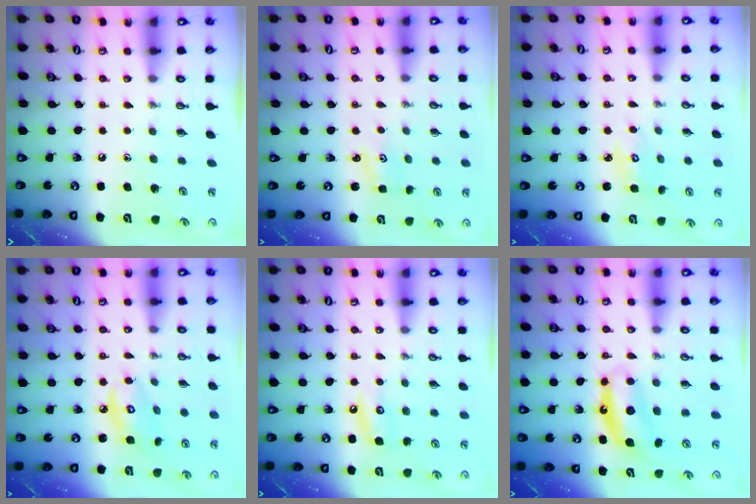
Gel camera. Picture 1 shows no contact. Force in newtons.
{"total": 1.3, "press": 1.3, "slide": 0.2}
{"total": 2.7, "press": 2.7, "slide": 0.0}
{"total": 7.2, "press": 7.2, "slide": 0.4}
{"total": 4.8, "press": 4.8, "slide": 0.2}
{"total": 7.4, "press": 7.4, "slide": 0.2}